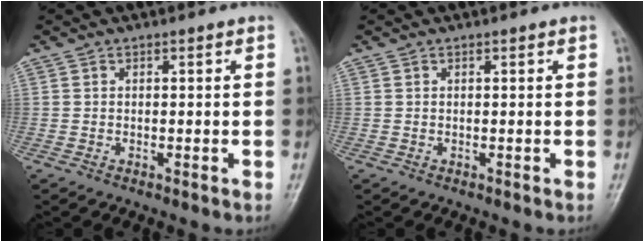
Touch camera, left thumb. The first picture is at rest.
{"total": 0.0}